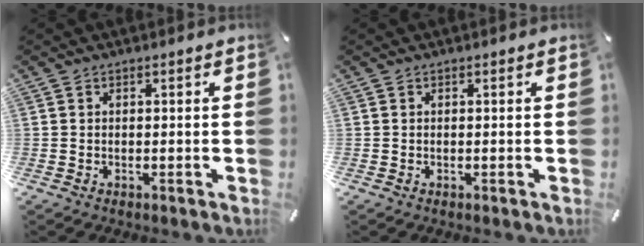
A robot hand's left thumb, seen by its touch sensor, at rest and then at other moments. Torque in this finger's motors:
{"motor_torque": [-0.05, -0.05, -0.02, 0.08, 0.00]}